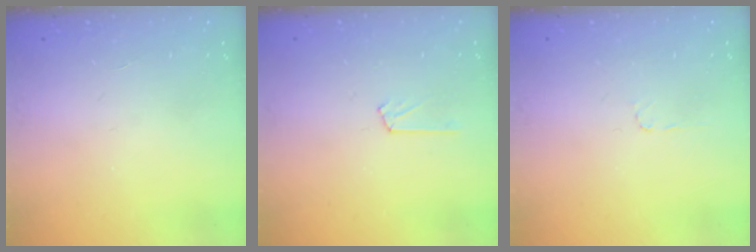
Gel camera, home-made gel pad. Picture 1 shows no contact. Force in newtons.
{"total": 4.1, "press": 4.1, "slide": 0.5}
{"total": 2.8, "press": 2.8, "slide": 0.4}